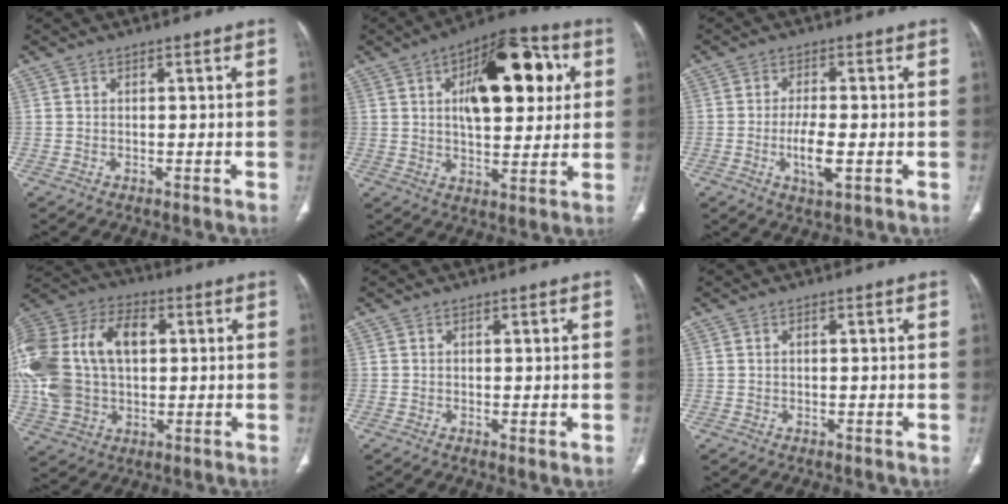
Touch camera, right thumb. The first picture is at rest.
{"total": 19.6, "force": [5.2, 9.6, 16.3], "torque": [-0.194, 0.010, 0.074]}
{"total": 6.3, "force": [-1.5, 2.1, 5.7], "torque": [-0.110, -0.005, -0.026]}
{"total": 23.9, "force": [3.2, 15.6, 17.9], "torque": [-0.396, 0.025, 0.061]}
{"total": 0.9, "force": [0.0, 0.2, 0.9], "torque": [-0.019, -0.005, 0.000]}
{"total": 0.6, "force": [0.1, 0.3, 0.5], "torque": [-0.013, 0.004, 0.004]}